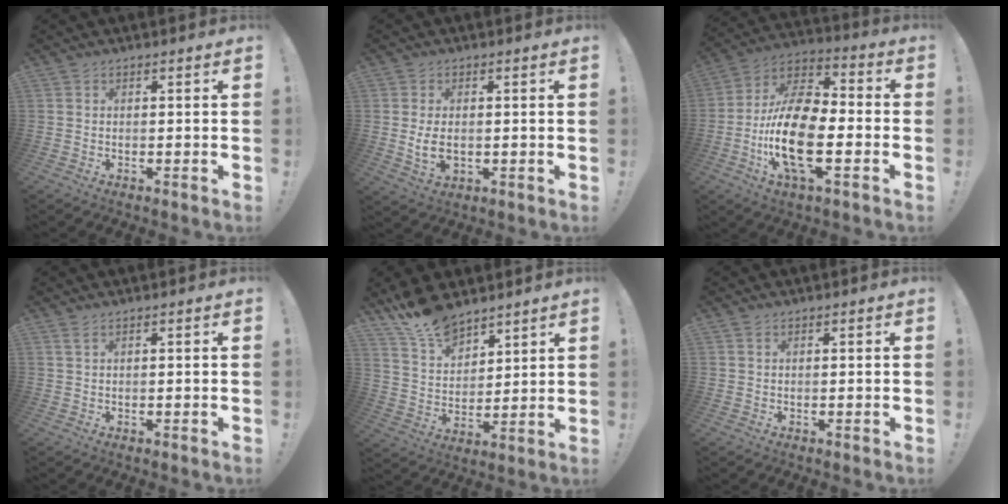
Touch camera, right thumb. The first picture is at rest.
{"total": 5.2, "force": [0.1, 2.9, 4.3], "torque": [-0.067, -0.005, -0.001]}
{"total": 21.0, "force": [-5.1, 10.3, 17.6], "torque": [-0.350, 0.018, -0.085]}
{"total": 1.4, "force": [0.7, 0.1, 1.2], "torque": [-0.026, 0.001, 0.012]}
{"total": 12.4, "force": [10.3, 5.3, 4.4], "torque": [-0.089, -0.072, 0.197]}
{"total": 0.6, "force": [0.3, 0.3, 0.4], "torque": [-0.013, 0.003, 0.007]}